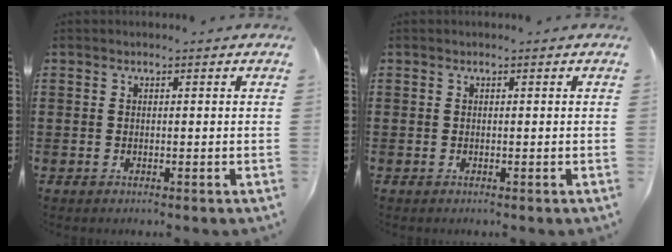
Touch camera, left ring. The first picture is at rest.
{"total": 0.0}